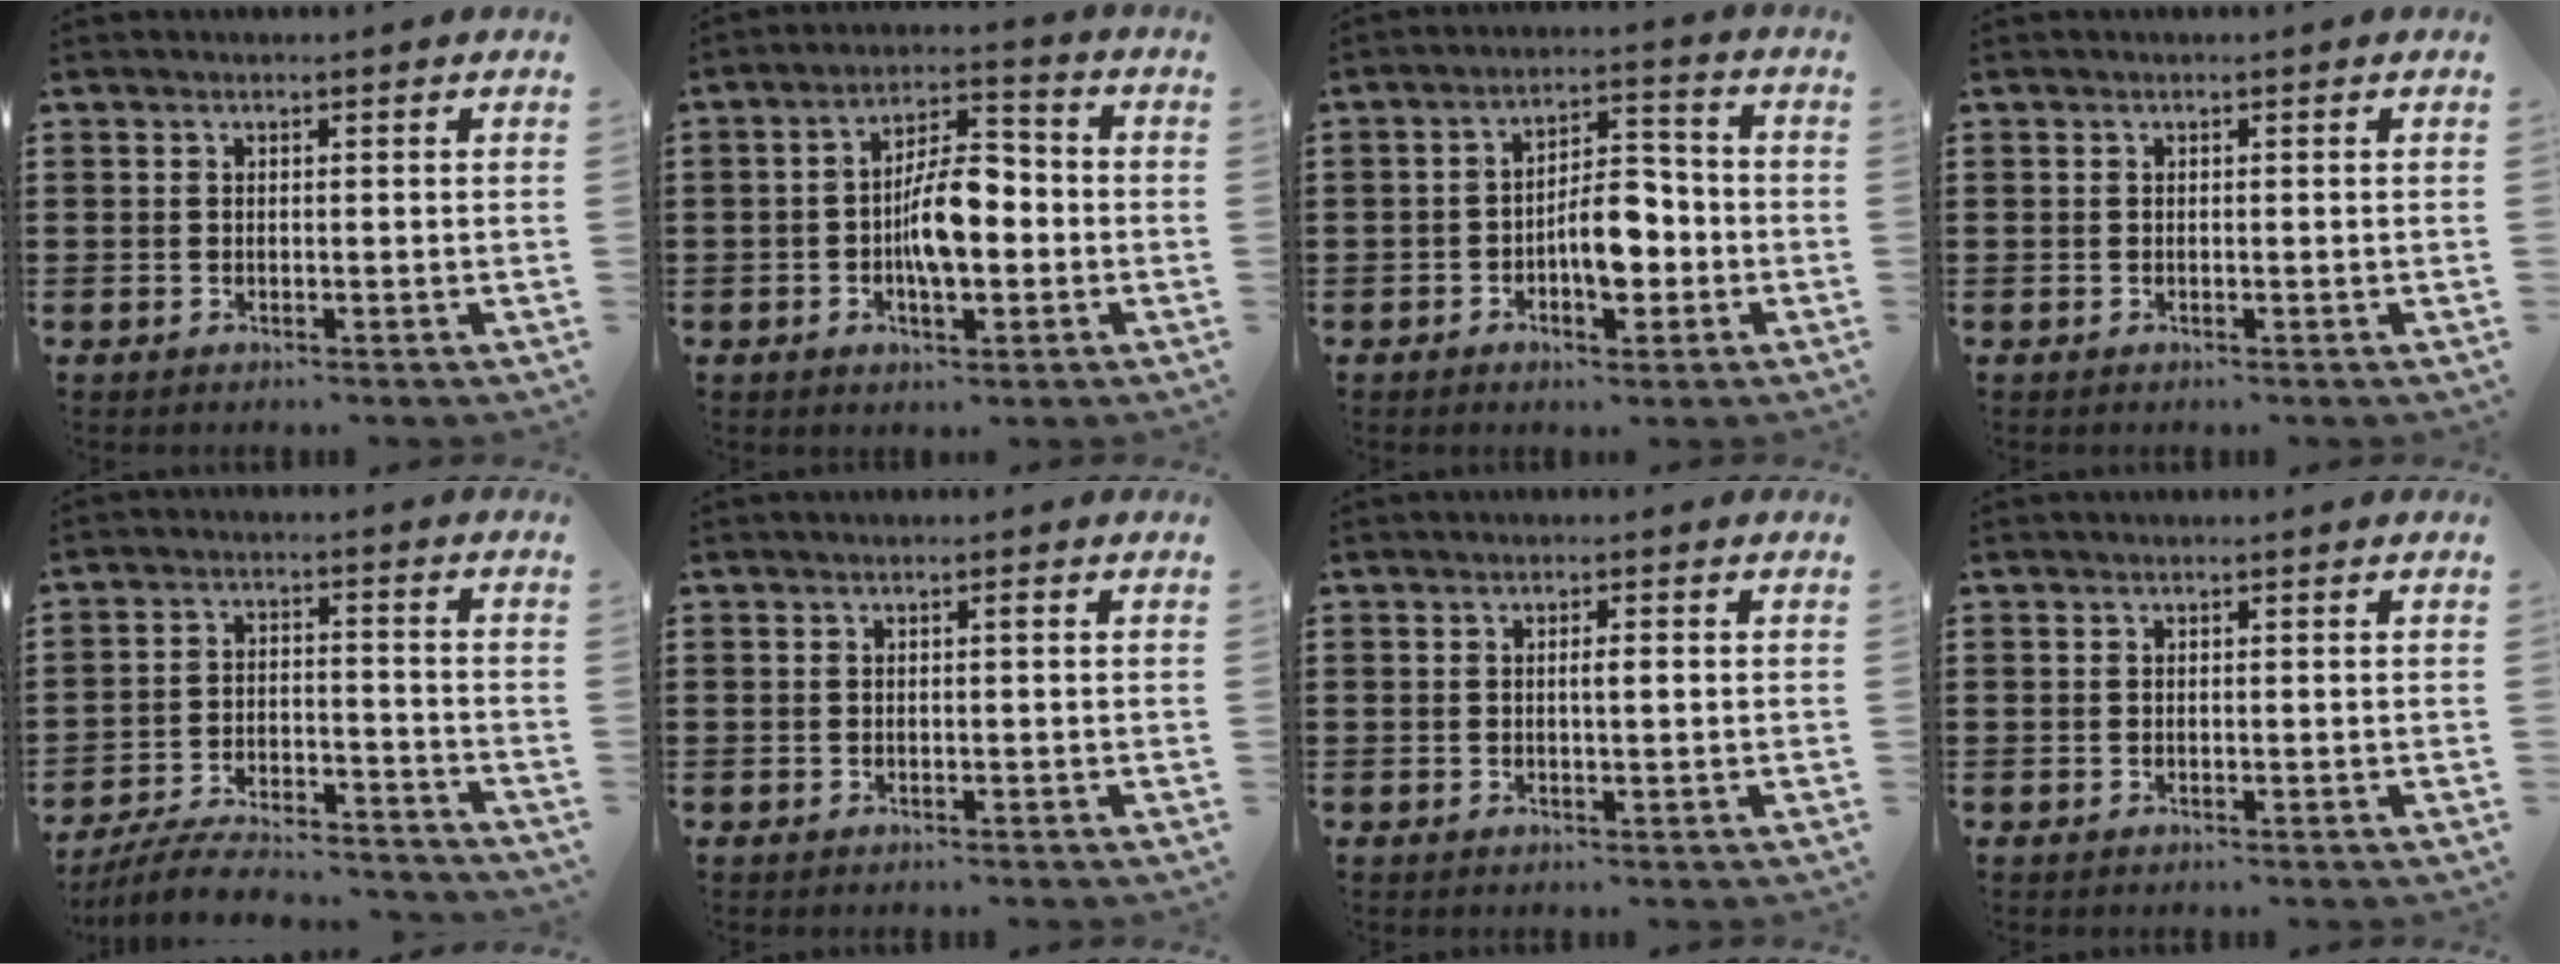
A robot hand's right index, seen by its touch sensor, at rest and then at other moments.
{"total": 8.2, "force": [-1.2, 3.5, 7.3], "torque": [-0.136, 0.005, -0.028]}
{"total": 7.5, "force": [-2.1, 3.8, 6.1], "torque": [-0.080, 0.004, -0.042]}
{"total": 0.0}
{"total": 7.1, "force": [-6.7, 0.8, 2.0], "torque": [-0.037, 0.011, -0.130]}
{"total": 0.5, "force": [0.1, 0.0, 0.5], "torque": [-0.009, 0.000, 0.001]}
{"total": 1.4, "force": [0.1, 0.2, 1.4], "torque": [-0.025, 0.001, 0.000]}
{"total": 0.0}